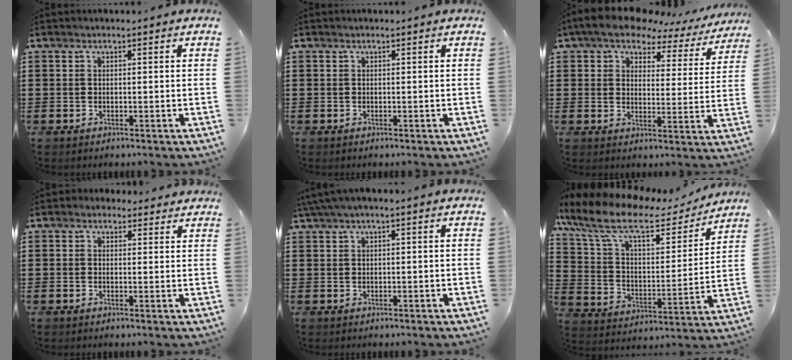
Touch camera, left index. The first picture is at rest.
{"total": 0.0}
{"total": 6.4, "force": [5.5, 2.2, 2.3], "torque": [-0.067, -0.023, 0.094]}
{"total": 1.6, "force": [1.2, 1.0, 0.3], "torque": [-0.004, 0.004, 0.021]}
{"total": 1.7, "force": [0.3, 0.2, 1.6], "torque": [-0.036, -0.003, 0.003]}
{"total": 12.0, "force": [8.7, 3.9, 7.2], "torque": [-0.172, -0.035, 0.147]}